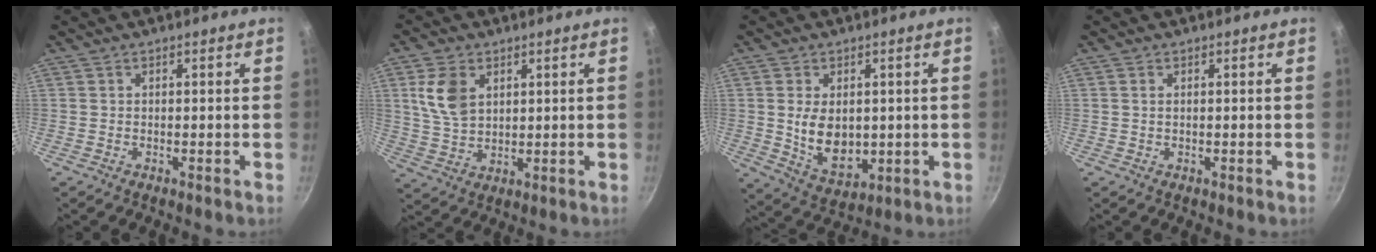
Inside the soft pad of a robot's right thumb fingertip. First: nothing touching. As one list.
[{"total": 8.6, "force": [3.0, 5.7, 5.7], "torque": [-0.098, -0.015, 0.062]}, {"total": 9.9, "force": [0.6, 6.5, 7.4], "torque": [-0.110, -0.019, 0.030]}, {"total": 0.7, "force": [0.2, 0.4, 0.6], "torque": [-0.011, 0.001, 0.003]}]